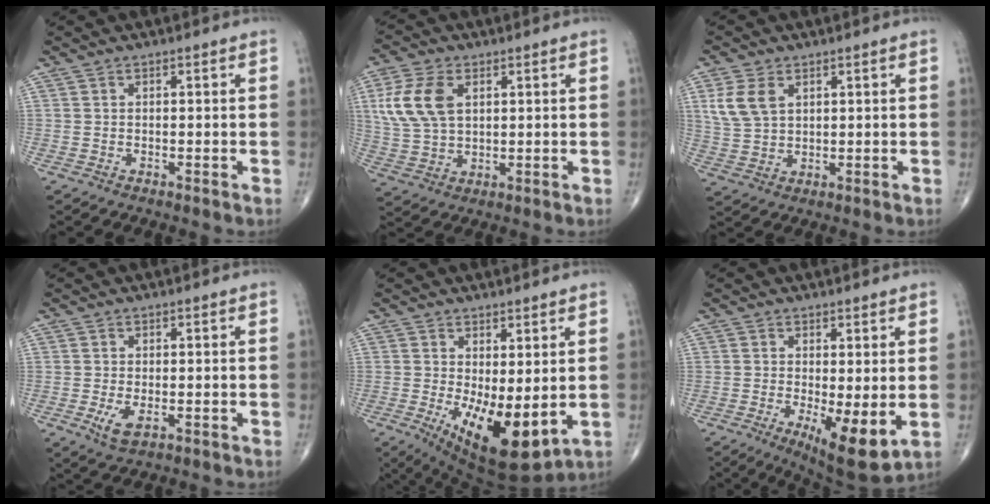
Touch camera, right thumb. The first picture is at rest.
{"total": 10.9, "force": [3.0, 6.7, 8.0], "torque": [-0.168, -0.001, 0.063]}
{"total": 6.8, "force": [2.6, 4.4, 4.6], "torque": [-0.091, -0.003, 0.059]}
{"total": 3.4, "force": [-0.9, 1.6, 2.9], "torque": [-0.057, -0.009, -0.012]}
{"total": 12.4, "force": [-1.4, 4.9, 11.2], "torque": [-0.173, -0.030, -0.003]}
{"total": 9.4, "force": [-1.6, 3.0, 8.8], "torque": [-0.137, -0.028, -0.017]}